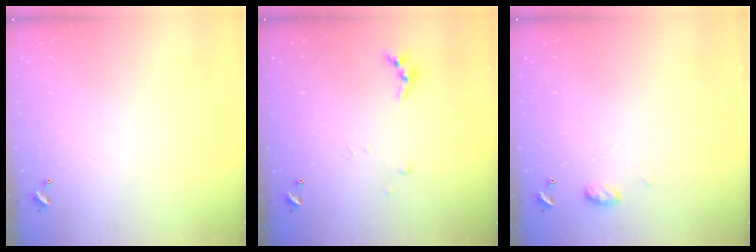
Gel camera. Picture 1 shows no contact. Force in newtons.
{"total": 4.3, "press": 4.3, "slide": 0.4}
{"total": 5.3, "press": 5.2, "slide": 0.8}